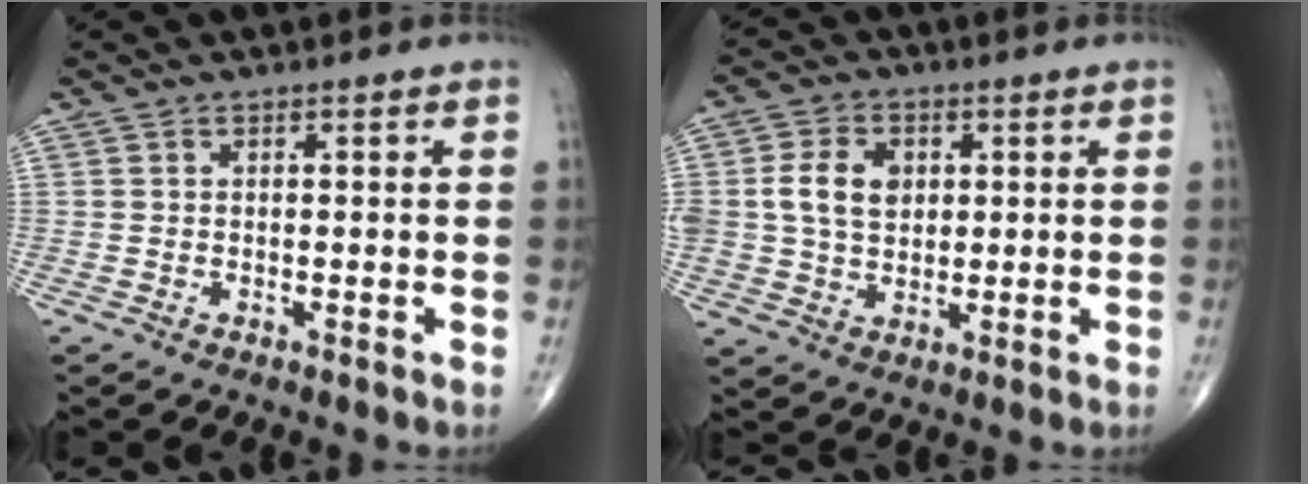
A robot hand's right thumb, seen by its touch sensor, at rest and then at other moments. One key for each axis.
{"total": 8.3, "fx": 1.5, "fy": 6.2, "fz": 5.4, "tx": -0.085, "ty": 0.001, "tz": 0.029}